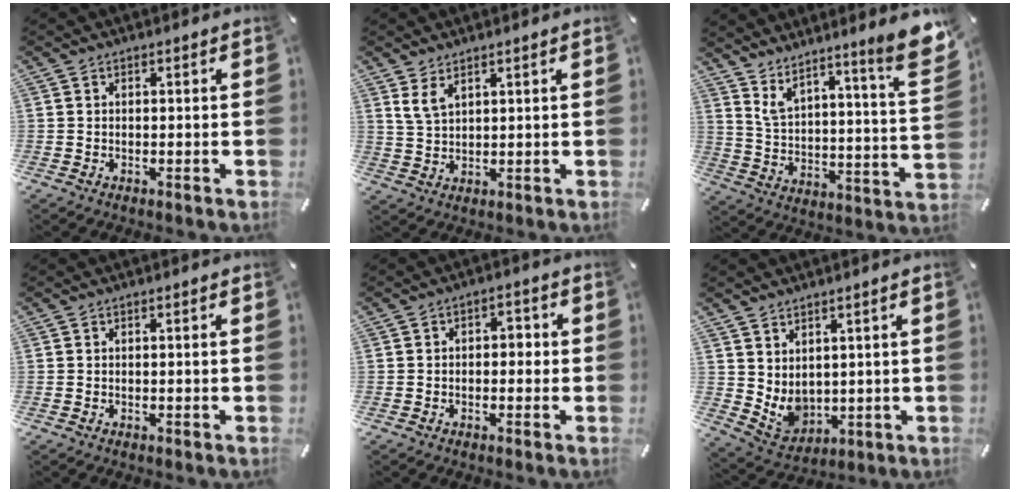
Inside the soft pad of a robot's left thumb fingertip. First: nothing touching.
{"total": 4.4, "force": [2.8, 2.1, 2.6], "torque": [-0.056, -0.002, 0.053]}
{"total": 12.3, "force": [9.6, 2.0, 7.4], "torque": [-0.142, -0.081, 0.160]}
{"total": 0.6, "force": [0.1, -0.1, 0.6], "torque": [-0.008, -0.002, 0.001]}
{"total": 2.7, "force": [-0.9, 1.7, 1.9], "torque": [-0.028, 0.010, -0.023]}
{"total": 6.2, "force": [3.5, 4.9, 1.4], "torque": [-0.050, -0.034, 0.072]}